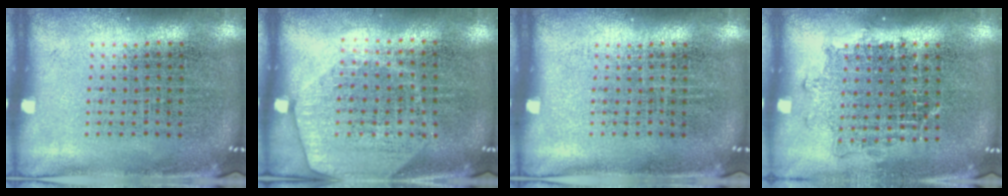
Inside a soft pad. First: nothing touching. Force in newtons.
{"total": 1.7, "press": 1.6, "slide": 0.8}
{"total": 0.0}
{"total": 1.2, "press": 1.1, "slide": 0.6}